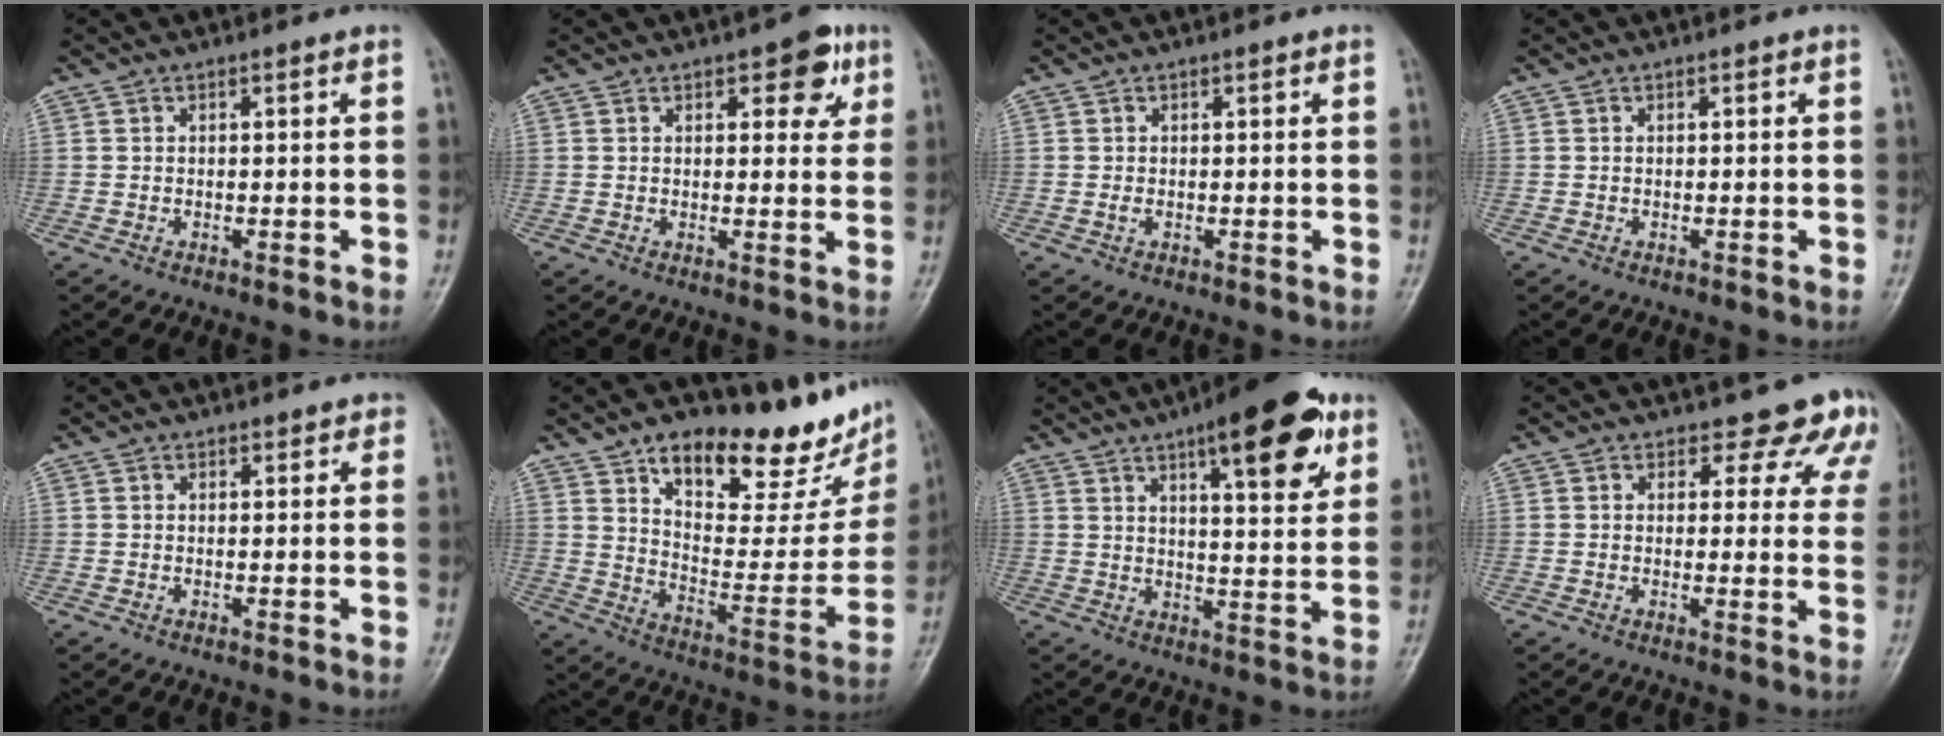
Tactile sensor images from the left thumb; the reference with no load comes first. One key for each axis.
{"total": 6.6, "fx": 3.2, "fy": 3.4, "fz": 4.6, "tx": -0.023, "ty": -0.009, "tz": 0.034}
{"total": 1.1, "fx": 0.1, "fy": 0.7, "fz": 0.8, "tx": -0.012, "ty": -0.001, "tz": -0.001}
{"total": 0.0}
{"total": 1.5, "fx": 1.0, "fy": 1.0, "fz": 0.5, "tx": 0.016, "ty": -0.003, "tz": 0.007}
{"total": 25.7, "fx": 17.1, "fy": 10.0, "fz": 16.4, "tx": -0.180, "ty": -0.080, "tz": 0.258}
{"total": 16.4, "fx": 8.6, "fy": 5.1, "fz": 13.0, "tx": -0.151, "ty": -0.029, "tz": 0.120}
{"total": 9.8, "fx": 8.4, "fy": 4.5, "fz": 2.1, "tx": 0.031, "ty": -0.048, "tz": 0.071}